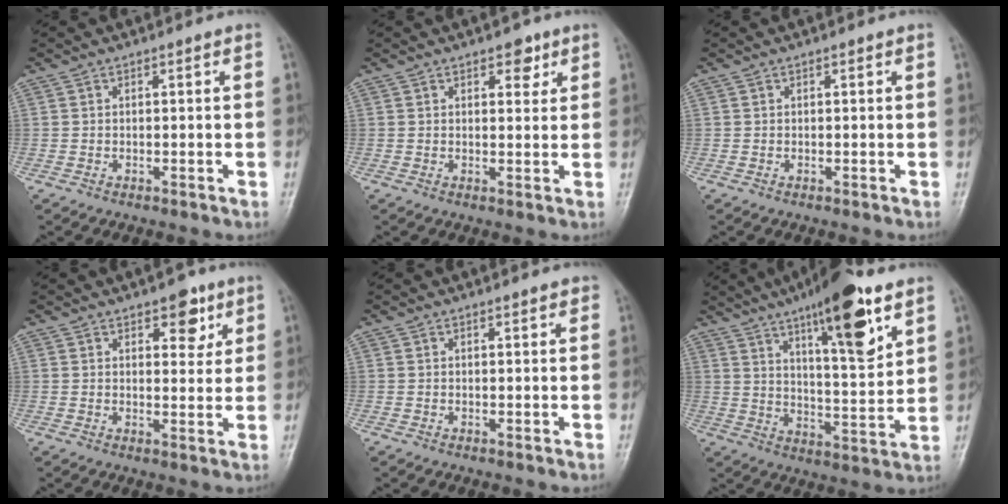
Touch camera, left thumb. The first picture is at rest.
{"total": 3.4, "force": [2.1, 1.9, 2.0], "torque": [-0.006, -0.009, 0.027]}
{"total": 0.0}
{"total": 5.8, "force": [3.3, 3.2, 3.7], "torque": [-0.019, -0.015, 0.041]}
{"total": 1.0, "force": [0.8, 0.4, 0.5], "torque": [-0.005, -0.002, 0.007]}
{"total": 18.1, "force": [10.2, 4.8, 14.1], "torque": [-0.195, -0.047, 0.164]}